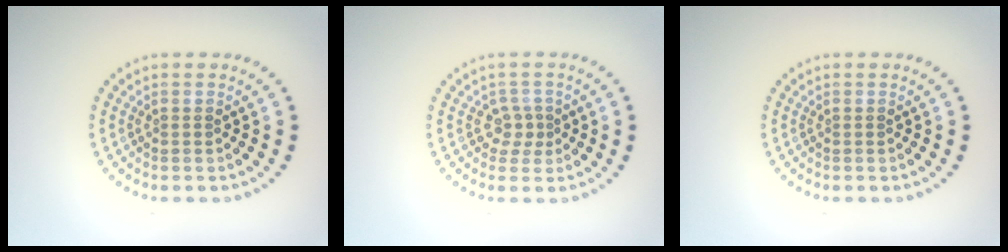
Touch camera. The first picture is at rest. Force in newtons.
{"total": 1.7, "press": 1.4, "slide": 1.1}
{"total": 0.0}